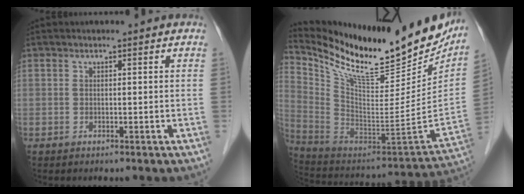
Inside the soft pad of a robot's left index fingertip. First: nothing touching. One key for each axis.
{"total": 27.8, "fx": 23.3, "fy": 6.4, "fz": 13.7, "tx": -0.239, "ty": -0.052, "tz": 0.356}